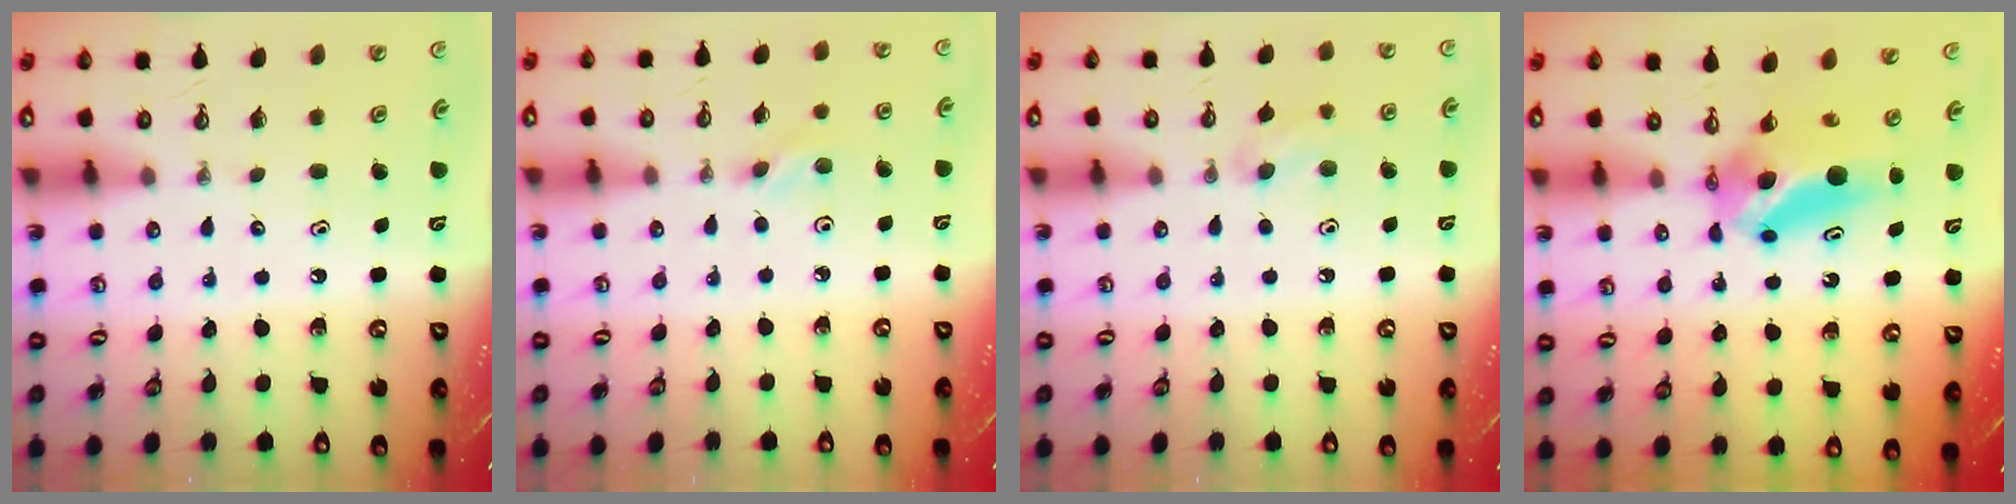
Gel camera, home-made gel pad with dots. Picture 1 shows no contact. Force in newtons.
{"total": 4.8, "press": 4.7, "slide": 0.9}
{"total": 7.3, "press": 7.2, "slide": 1.4}
{"total": 6.7, "press": 6.3, "slide": 2.4}